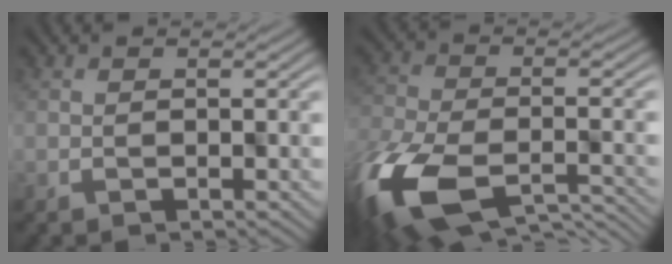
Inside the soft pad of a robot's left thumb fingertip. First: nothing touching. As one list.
[{"total": 14.8, "force": [-8.0, 7.0, 10.3], "torque": [-0.260, -0.059, -0.120]}]